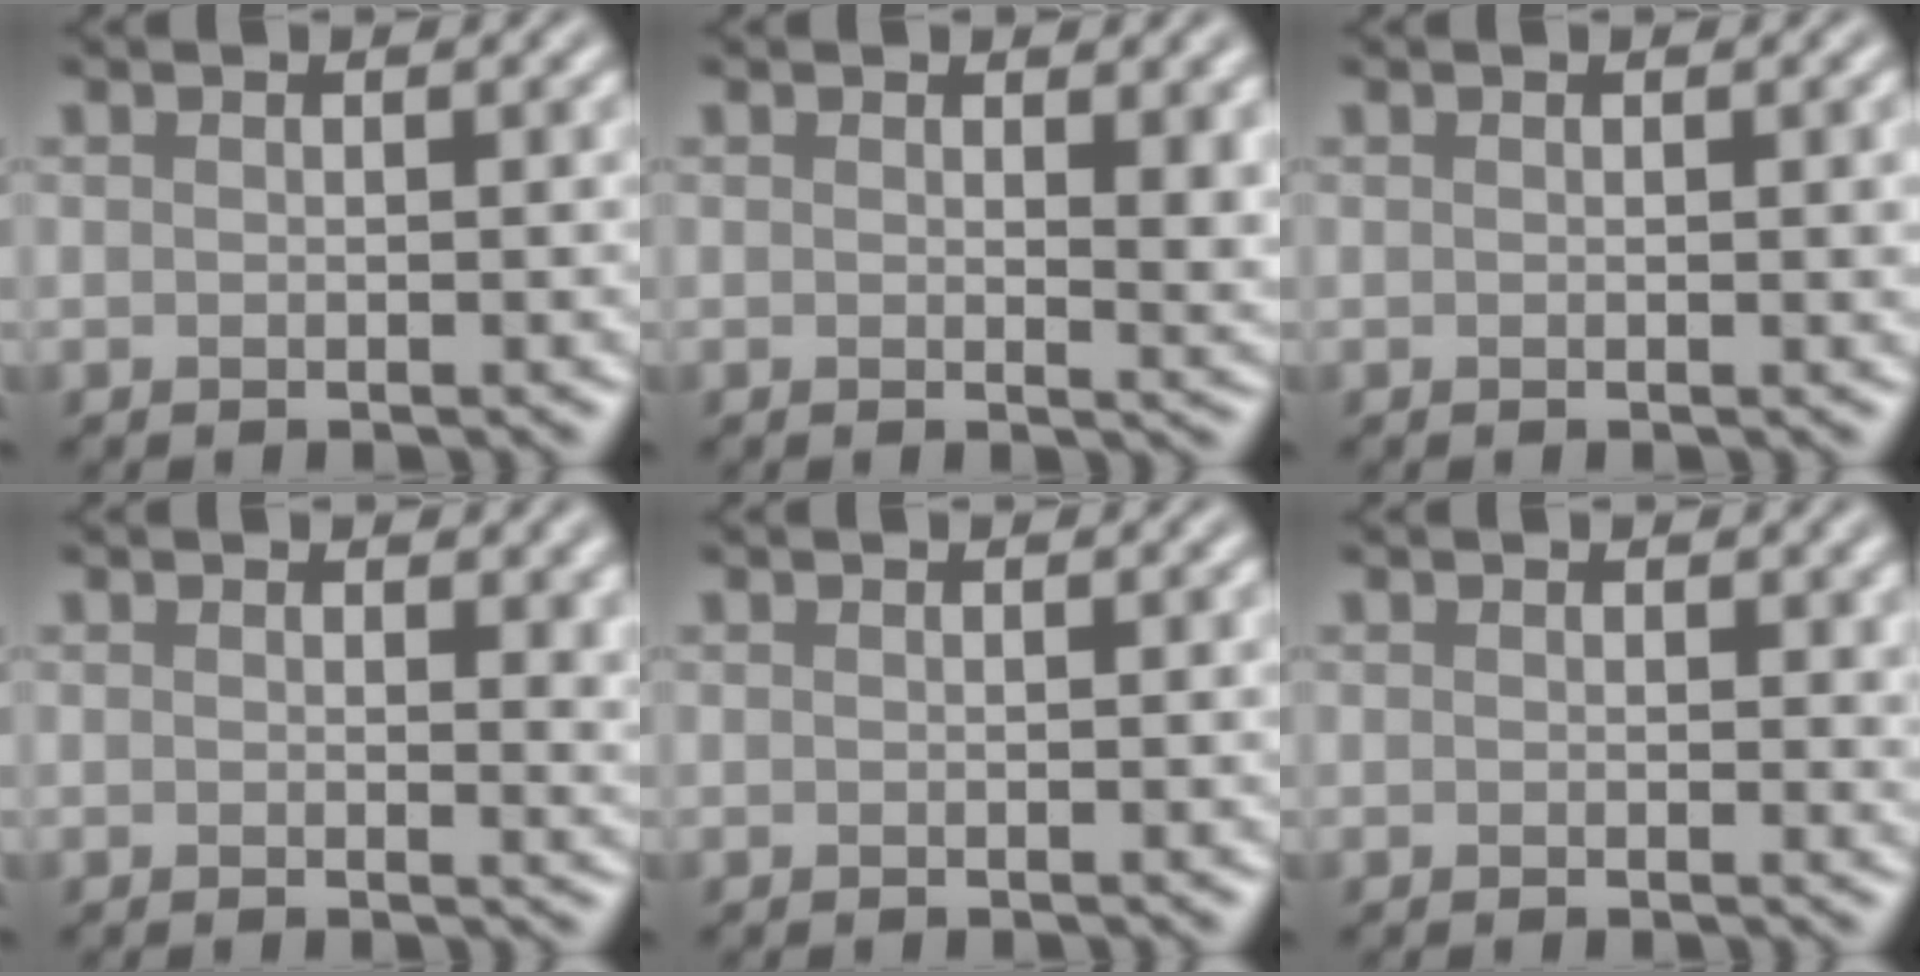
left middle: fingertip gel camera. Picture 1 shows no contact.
{"total": 2.8, "force": [1.0, 0.9, 2.4], "torque": [-0.026, -0.006, 0.018]}
{"total": 0.8, "force": [0.1, 0.1, 0.8], "torque": [-0.009, 0.002, 0.001]}
{"total": 2.3, "force": [0.8, 1.1, 1.8], "torque": [-0.016, -0.003, 0.009]}
{"total": 0.0}
{"total": 1.1, "force": [0.5, 0.7, 0.7], "torque": [-0.003, -0.002, 0.003]}